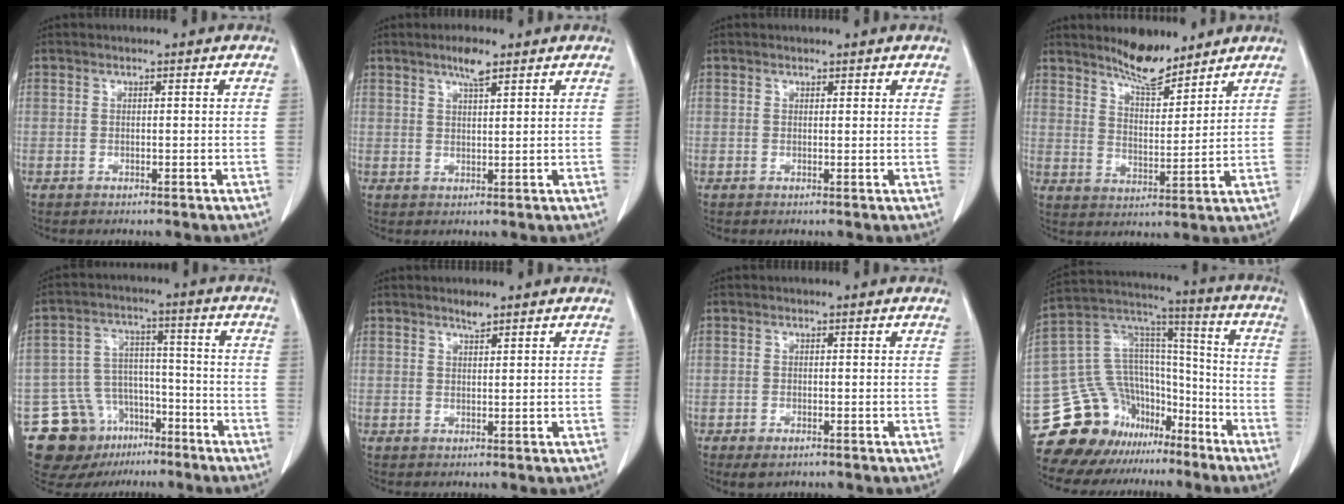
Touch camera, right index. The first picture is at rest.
{"total": 3.4, "force": [2.4, 0.5, 2.4], "torque": [-0.045, 0.002, 0.041]}
{"total": 1.1, "force": [1.0, 0.5, 0.3], "torque": [0.001, 0.002, 0.010]}
{"total": 7.4, "force": [6.5, 1.6, 3.2], "torque": [-0.058, -0.009, 0.119]}
{"total": 13.3, "force": [-8.4, 9.1, 4.6], "torque": [-0.083, 0.044, -0.130]}
{"total": 1.3, "force": [1.1, 0.2, 0.6], "torque": [-0.016, -0.001, 0.022]}
{"total": 2.2, "force": [-1.4, 1.0, 1.4], "torque": [-0.027, -0.003, -0.017]}
{"total": 18.3, "force": [-12.9, 11.5, 5.9], "torque": [-0.109, 0.094, -0.220]}